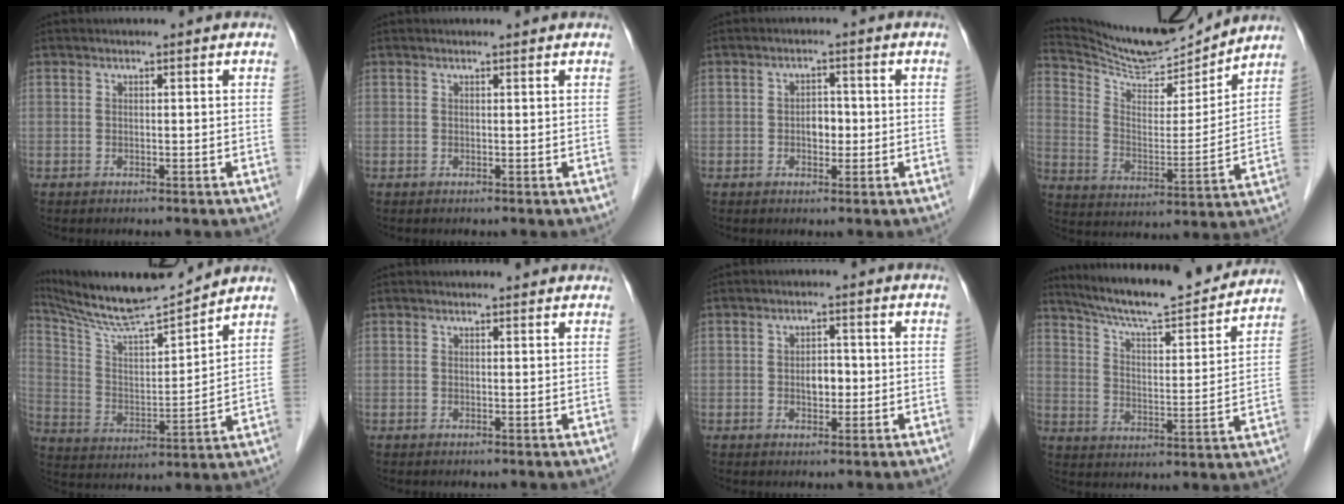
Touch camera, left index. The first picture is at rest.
{"total": 0.6, "force": [0.6, 0.1, 0.1], "torque": [-0.009, 0.003, 0.006]}
{"total": 2.6, "force": [-0.7, 1.6, 1.9], "torque": [-0.027, 0.002, -0.010]}
{"total": 14.6, "force": [14.2, 1.0, 2.9], "torque": [-0.066, -0.012, 0.240]}
{"total": 13.8, "force": [13.0, -0.5, 4.5], "torque": [-0.094, -0.003, 0.236]}
{"total": 2.9, "force": [2.7, 0.8, 0.6], "torque": [-0.010, 0.012, 0.025]}
{"total": 2.8, "force": [-0.6, 1.7, 2.2], "torque": [-0.034, 0.001, -0.008]}
{"total": 18.3, "force": [16.9, 1.4, 7.0], "torque": [-0.116, -0.012, 0.246]}